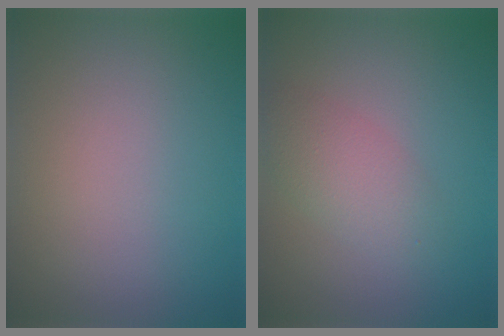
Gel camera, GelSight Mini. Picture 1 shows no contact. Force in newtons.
{"total": 3.0, "press": 3.0, "slide": 0.1}